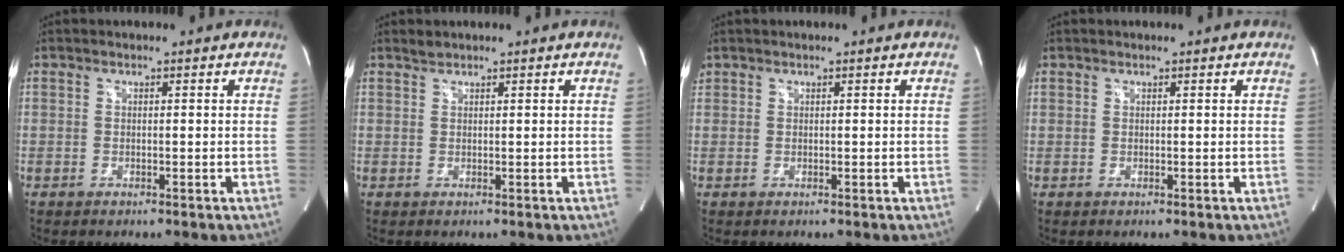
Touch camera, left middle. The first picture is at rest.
{"total": 0.8, "force": [0.8, 0.0, 0.1], "torque": [-0.009, 0.002, 0.020]}
{"total": 0.5, "force": [0.4, 0.3, 0.0], "torque": [-0.004, 0.009, 0.009]}
{"total": 0.0}